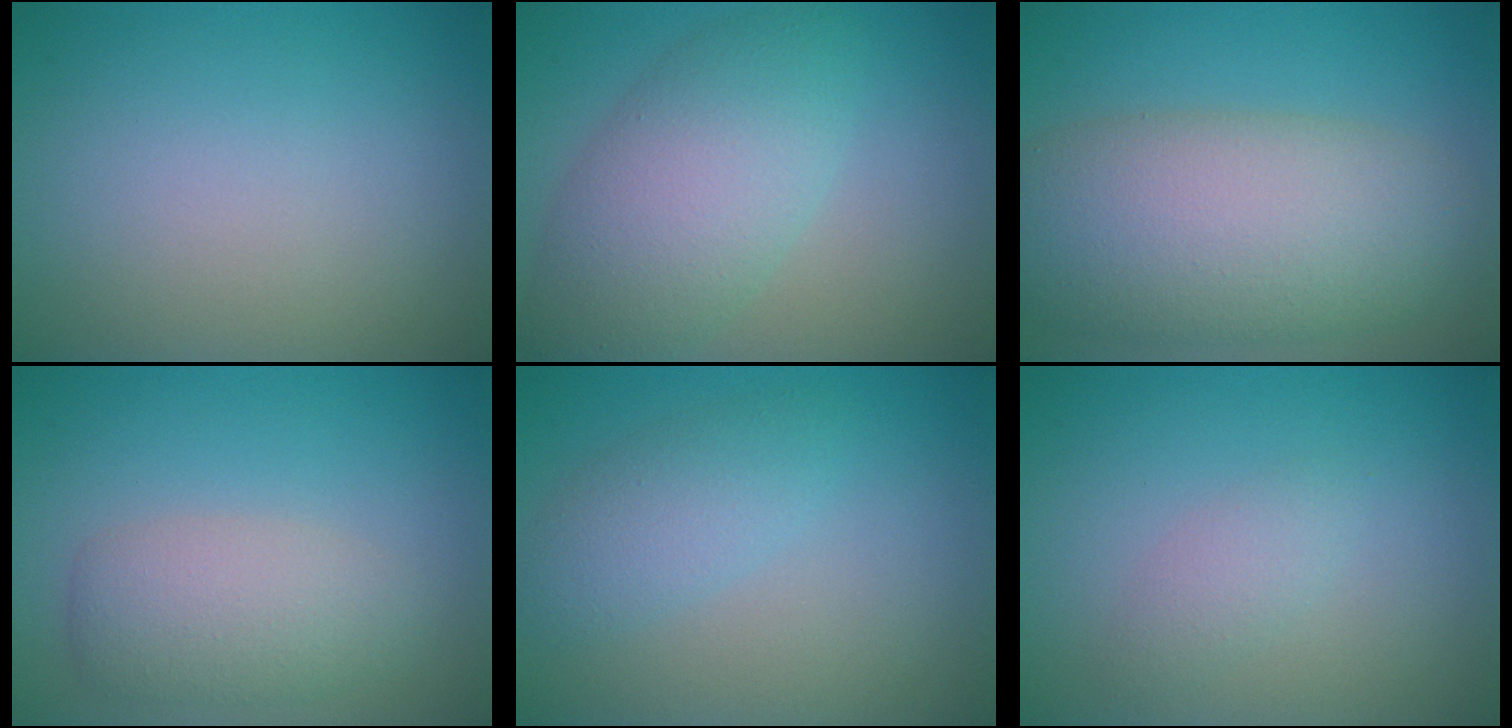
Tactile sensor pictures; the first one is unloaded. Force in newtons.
{"total": 6.7, "press": 6.7, "slide": 0.2}
{"total": 10.0, "press": 10.0, "slide": 0.6}
{"total": 3.7, "press": 3.7, "slide": 0.2}
{"total": 2.8, "press": 2.8, "slide": 0.1}
{"total": 1.5, "press": 1.5, "slide": 0.1}